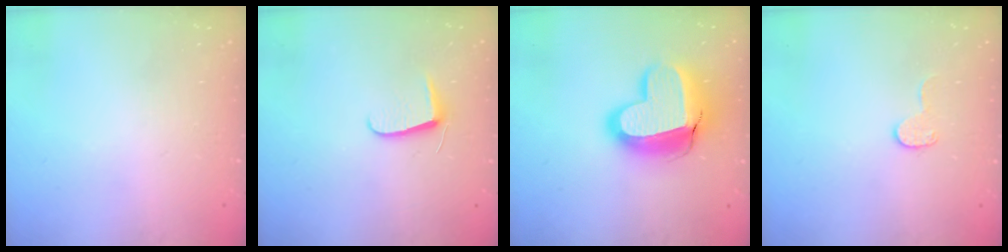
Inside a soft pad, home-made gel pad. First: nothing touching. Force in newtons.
{"total": 6.2, "press": 6.1, "slide": 0.7}
{"total": 19.2, "press": 19.2, "slide": 1.5}
{"total": 7.6, "press": 7.6, "slide": 0.1}